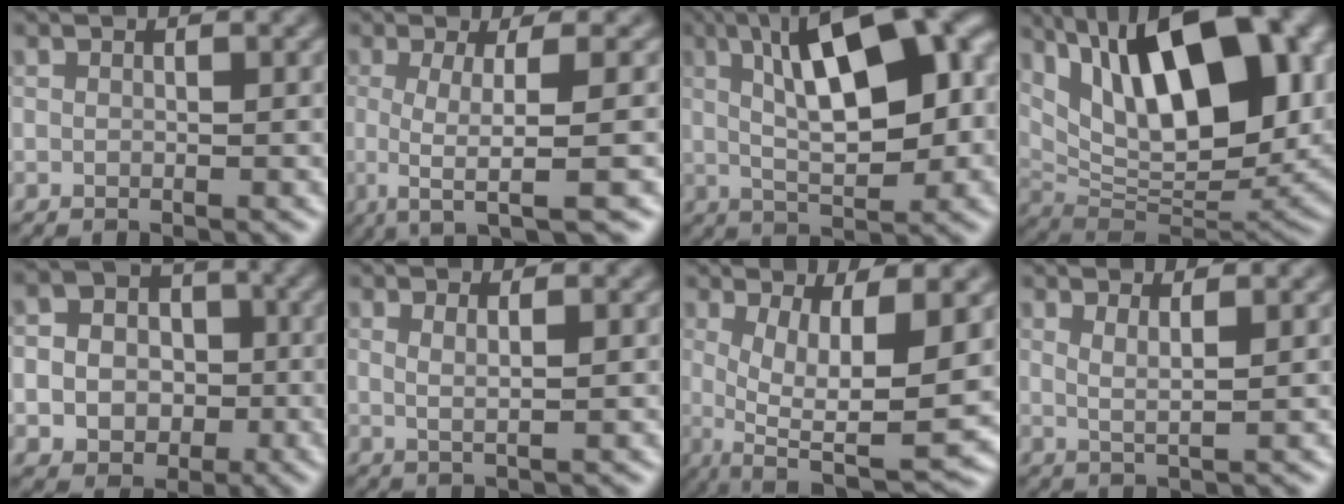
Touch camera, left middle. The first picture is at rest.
{"total": 5.5, "force": [-1.4, 1.0, 5.2], "torque": [-0.081, -0.008, -0.023]}
{"total": 12.8, "force": [2.4, 4.5, 11.7], "torque": [-0.164, 0.019, 0.034]}
{"total": 15.9, "force": [5.6, 7.4, 12.9], "torque": [-0.202, 0.010, 0.098]}
{"total": 7.6, "force": [-1.2, 6.9, 2.8], "torque": [-0.054, 0.015, -0.039]}
{"total": 1.3, "force": [0.1, 0.4, 1.2], "torque": [-0.018, 0.000, 0.002]}
{"total": 9.7, "force": [0.4, 2.8, 9.3], "torque": [-0.149, -0.012, 0.016]}
{"total": 1.6, "force": [0.6, 0.4, 1.4], "torque": [-0.022, -0.003, 0.011]}